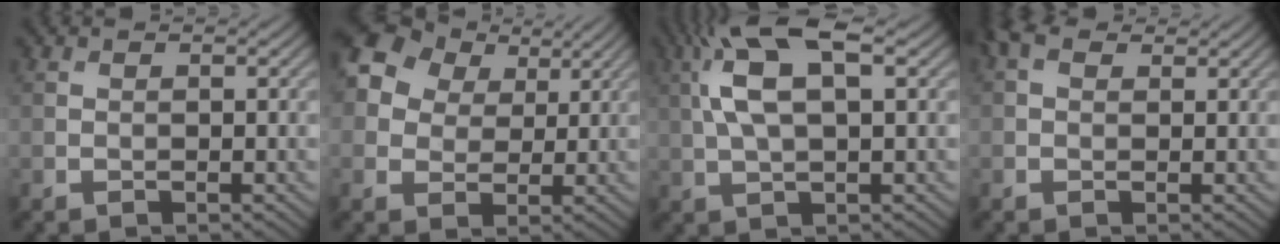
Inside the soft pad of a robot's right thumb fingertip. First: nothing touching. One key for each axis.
{"total": 10.4, "fx": 4.9, "fy": 7.5, "fz": 5.2, "tx": -0.150, "ty": 0.044, "tz": 0.076}
{"total": 9.4, "fx": 2.9, "fy": 3.4, "fz": 8.2, "tx": -0.178, "ty": 0.019, "tz": 0.049}
{"total": 2.7, "fx": 1.3, "fy": 1.7, "fz": 1.6, "tx": -0.035, "ty": 0.009, "tz": 0.019}